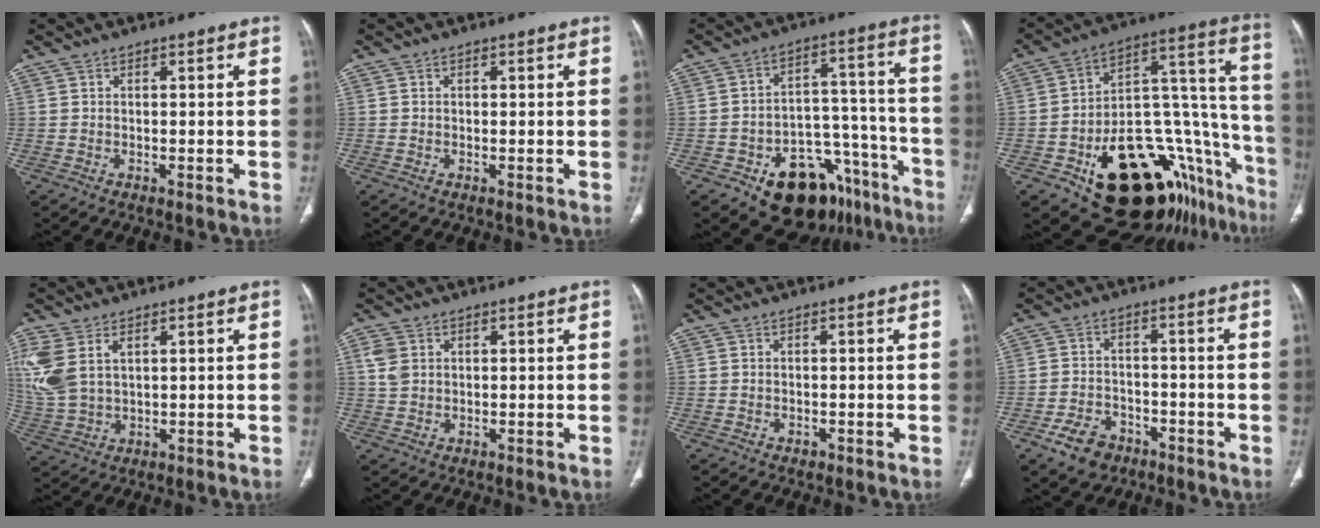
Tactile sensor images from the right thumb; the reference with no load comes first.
{"total": 0.0}
{"total": 19.5, "force": [-11.3, 11.7, 10.7], "torque": [-0.096, 0.101, -0.154]}
{"total": 30.9, "force": [-15.9, 15.3, 21.7], "torque": [-0.197, 0.125, -0.215]}
{"total": 10.9, "force": [3.9, 6.7, 7.7], "torque": [-0.194, -0.003, 0.093]}
{"total": 3.5, "force": [1.1, 2.7, 1.9], "torque": [-0.035, 0.001, 0.027]}
{"total": 0.6, "force": [-0.3, 0.5, 0.2], "torque": [-0.002, 0.001, -0.004]}
{"total": 6.9, "force": [-4.2, 4.8, 2.8], "torque": [-0.039, 0.027, -0.066]}